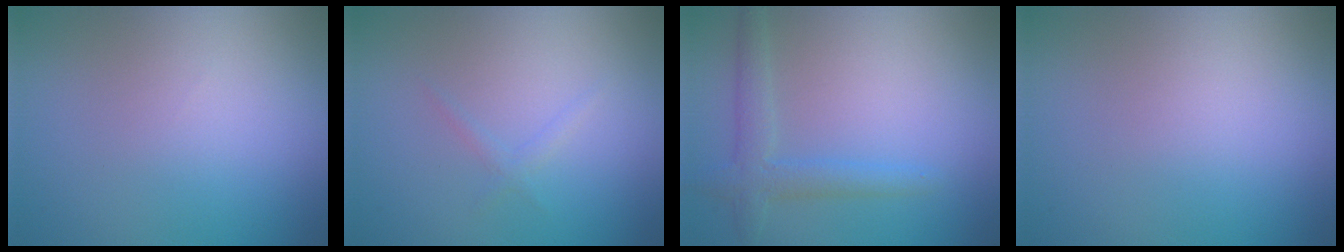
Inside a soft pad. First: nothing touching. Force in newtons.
{"total": 0.9, "press": 0.9, "slide": 0.1}
{"total": 2.7, "press": 2.7, "slide": 0.1}
{"total": 0.0}